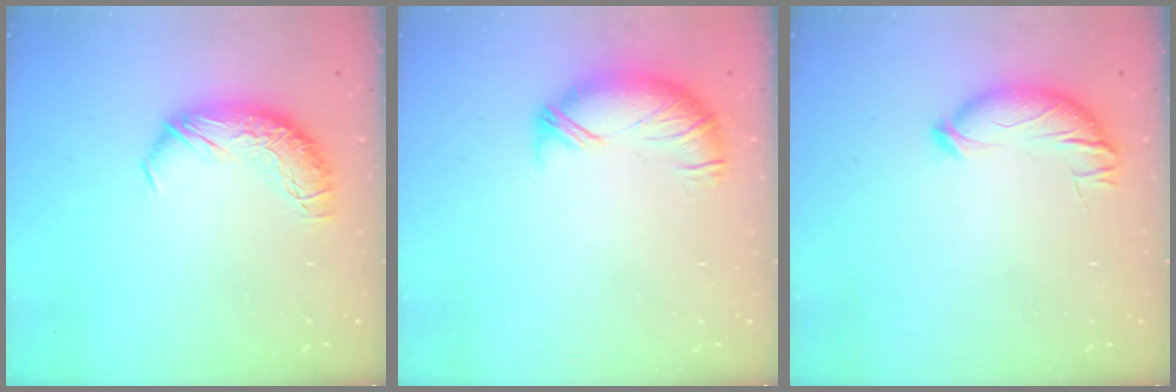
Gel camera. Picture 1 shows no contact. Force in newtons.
{"total": 3.0, "press": 2.0, "slide": 2.3}
{"total": 4.4, "press": 4.3, "slide": 1.1}